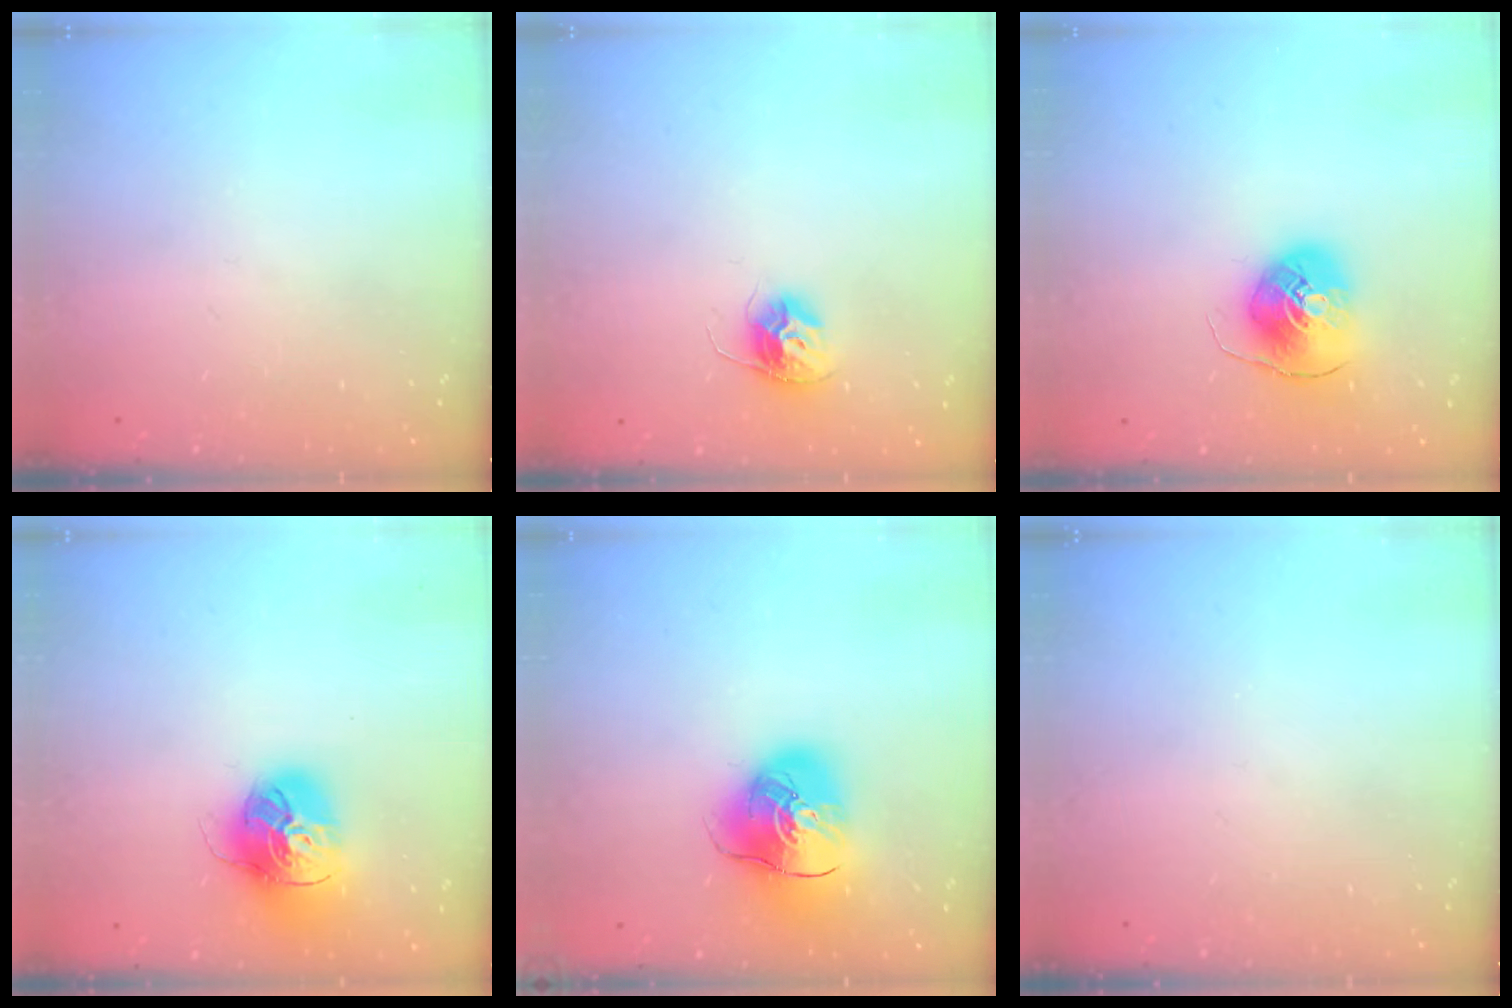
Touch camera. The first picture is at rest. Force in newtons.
{"total": 10.1, "press": 10.1, "slide": 0.7}
{"total": 9.0, "press": 8.8, "slide": 1.5}
{"total": 16.8, "press": 16.7, "slide": 1.9}
{"total": 11.7, "press": 11.5, "slide": 1.8}
{"total": 0.0}